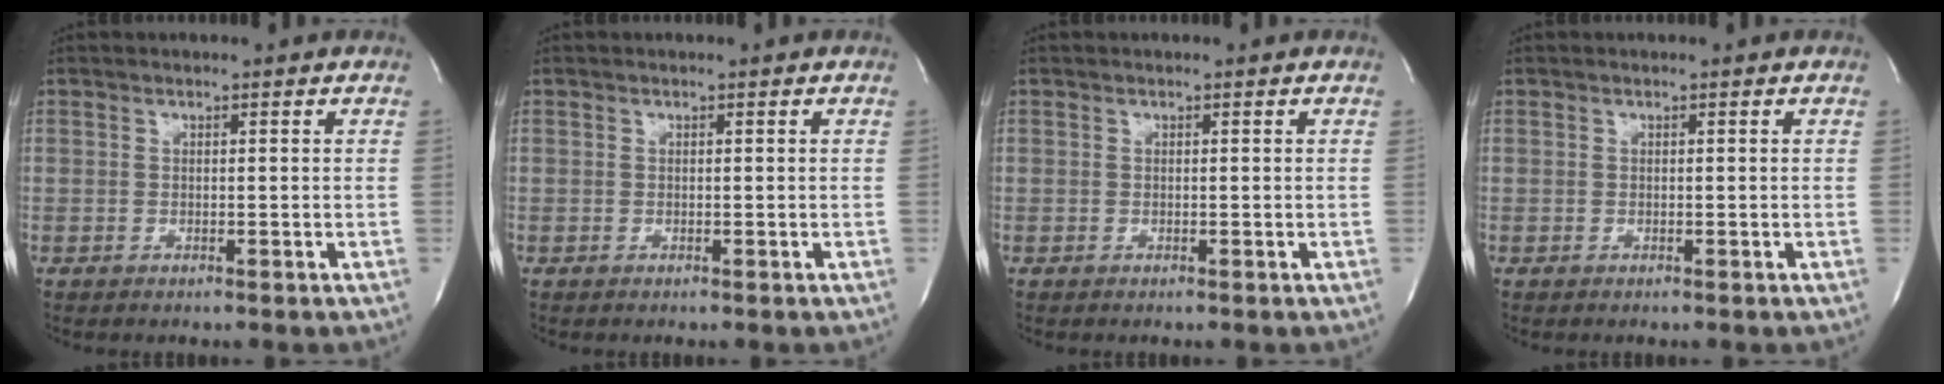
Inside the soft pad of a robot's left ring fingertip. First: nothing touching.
{"total": 0.0}
{"total": 0.0}
{"total": 0.0}